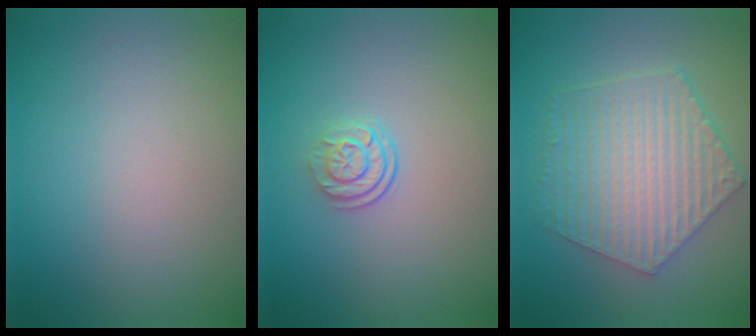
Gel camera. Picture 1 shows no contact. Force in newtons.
{"total": 2.4, "press": 1.7, "slide": 1.6}
{"total": 6.3, "press": 4.8, "slide": 4.1}